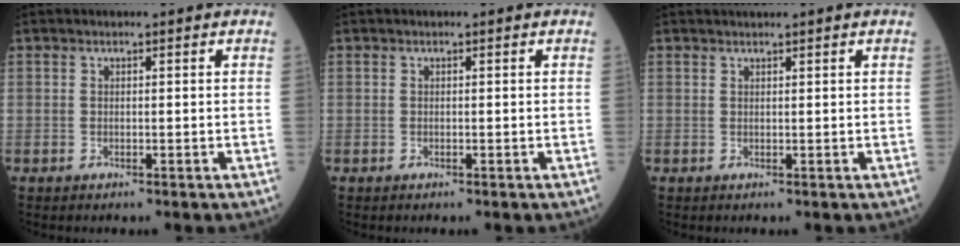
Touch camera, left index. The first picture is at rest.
{"total": 0.0}
{"total": 1.4, "force": [1.2, -0.3, 0.5], "torque": [-0.006, 0.014, 0.028]}